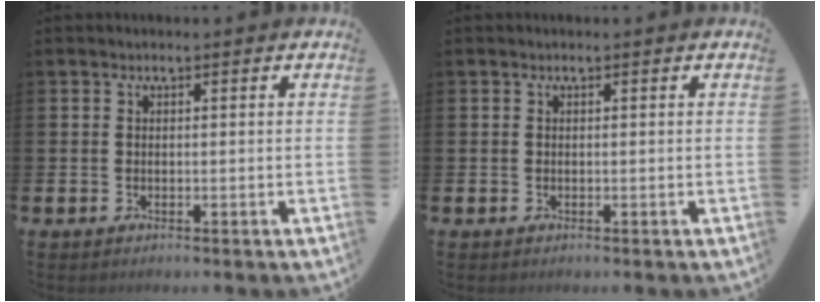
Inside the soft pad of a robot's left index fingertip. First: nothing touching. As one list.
[{"total": 0.0}]